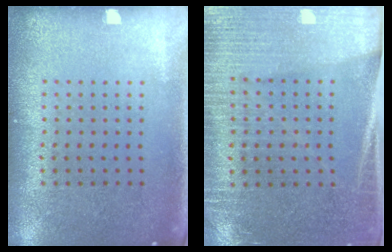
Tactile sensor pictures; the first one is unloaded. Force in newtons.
{"total": 3.4, "press": 3.1, "slide": 1.4}